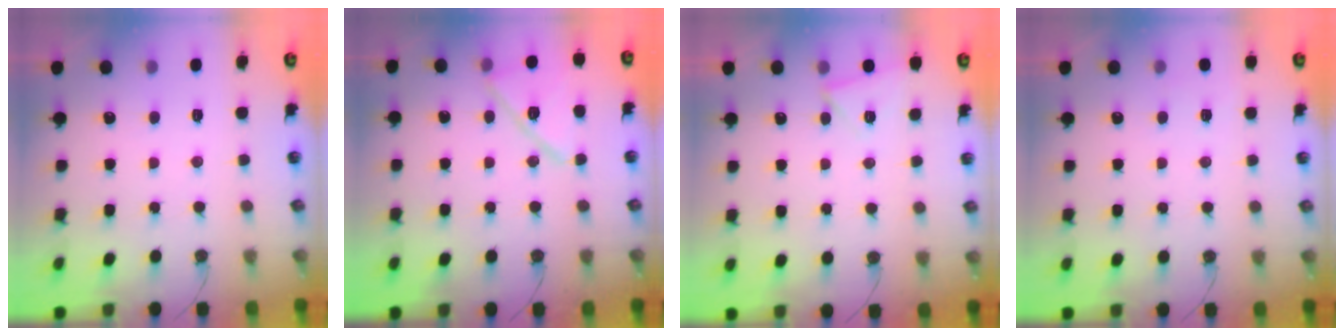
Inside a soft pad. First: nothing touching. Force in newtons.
{"total": 13.9, "press": 13.8, "slide": 1.4}
{"total": 4.0, "press": 4.0, "slide": 0.5}
{"total": 2.8, "press": 2.3, "slide": 1.5}